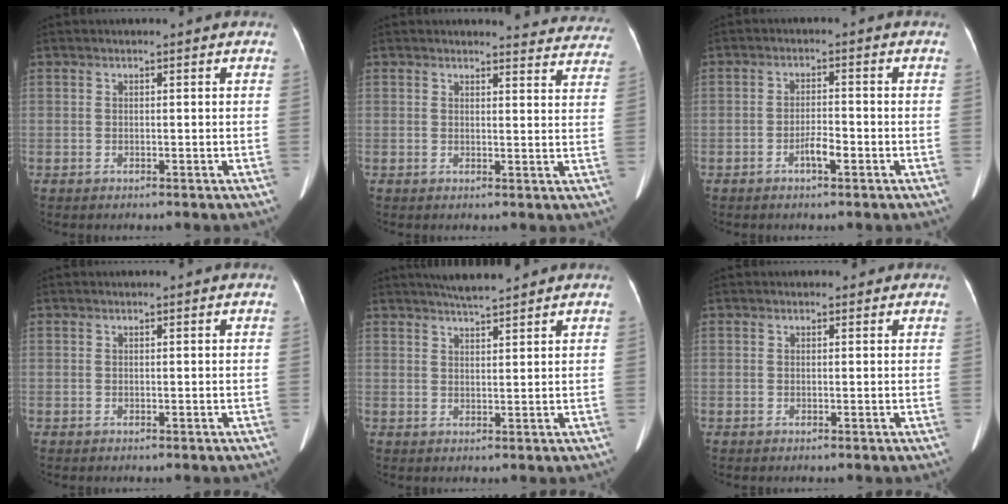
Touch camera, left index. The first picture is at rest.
{"total": 10.5, "force": [10.3, 1.8, 0.7], "torque": [0.026, -0.046, 0.080]}
{"total": 2.9, "force": [-1.6, 0.6, 2.4], "torque": [-0.042, 0.002, -0.027]}
{"total": 0.0}
{"total": 4.7, "force": [4.3, 0.0, 1.9], "torque": [-0.033, 0.014, 0.074]}
{"total": 0.9, "force": [0.5, 0.7, 0.1], "torque": [0.002, 0.004, 0.000]}